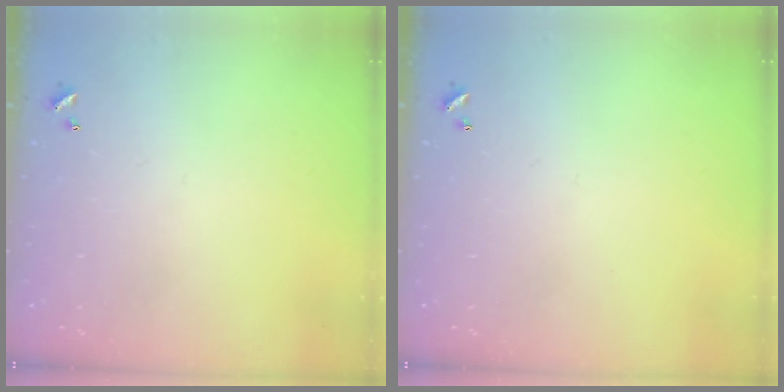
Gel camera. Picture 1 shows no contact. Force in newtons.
{"total": 0.0}